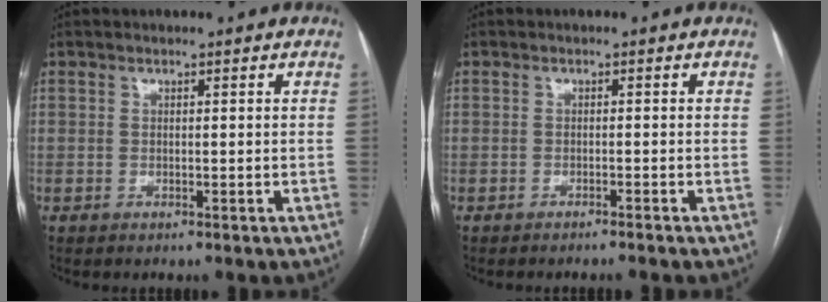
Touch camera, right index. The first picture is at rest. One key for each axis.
{"total": 1.9, "fx": -1.6, "fy": -0.7, "fz": 0.5, "tx": -0.007, "ty": 0.002, "tz": -0.024}